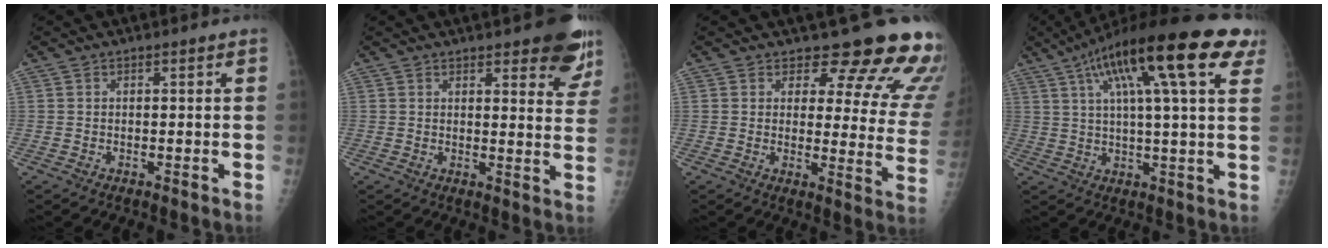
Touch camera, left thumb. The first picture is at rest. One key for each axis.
{"total": 10.2, "fx": 7.1, "fy": 3.3, "fz": 6.5, "tx": -0.040, "ty": -0.038, "tz": 0.077}
{"total": 16.3, "fx": 14.4, "fy": 5.2, "fz": 5.5, "tx": -0.015, "ty": -0.123, "tz": 0.147}
{"total": 23.5, "fx": 10.9, "fy": 5.2, "fz": 20.1, "tx": -0.312, "ty": 0.020, "tz": 0.161}